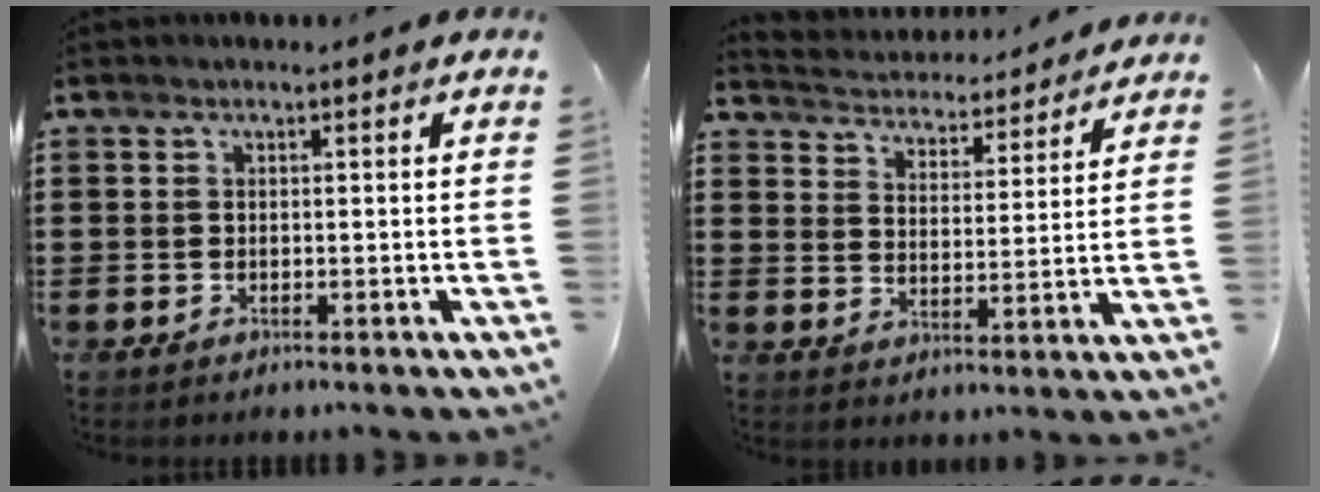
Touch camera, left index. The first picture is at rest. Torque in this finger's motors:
{"motor_torque": [0.16, 0.09, 0.51, 0.04]}